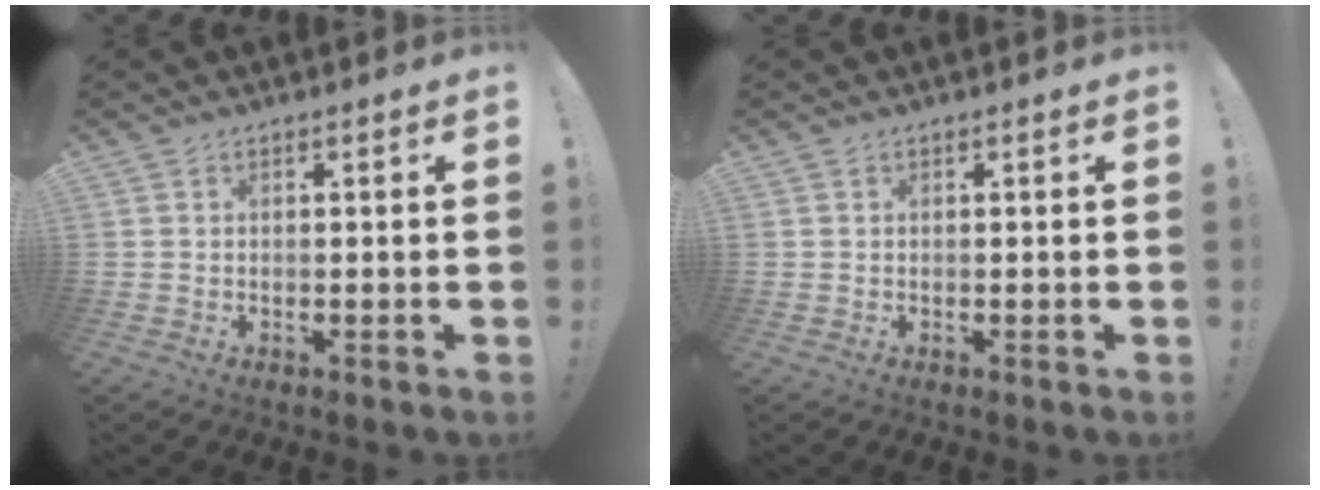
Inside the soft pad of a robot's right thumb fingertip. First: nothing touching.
{"total": 0.0}